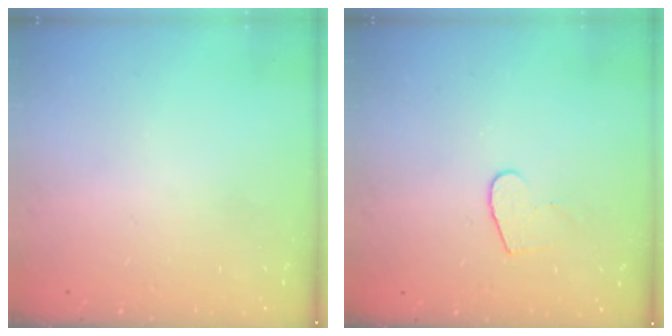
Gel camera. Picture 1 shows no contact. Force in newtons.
{"total": 5.8, "press": 5.8, "slide": 0.4}